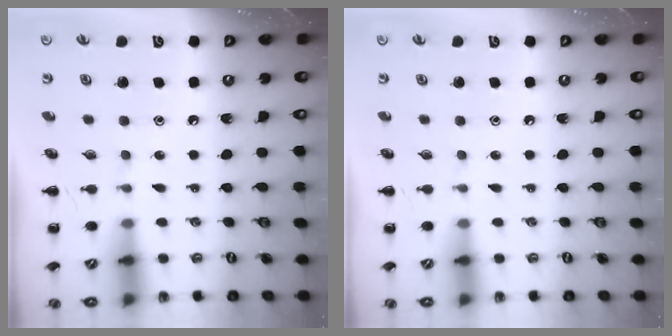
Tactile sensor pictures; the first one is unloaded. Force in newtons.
{"total": 0.0}